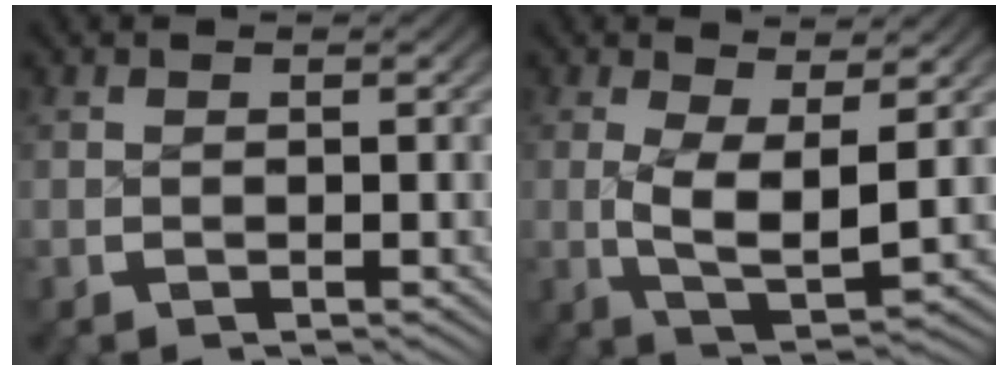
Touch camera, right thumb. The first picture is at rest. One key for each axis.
{"total": 5.6, "fx": 0.8, "fy": 2.7, "fz": 4.9, "tx": -0.106, "ty": -0.029, "tz": 0.024}